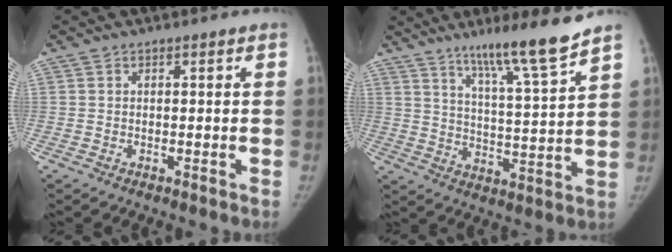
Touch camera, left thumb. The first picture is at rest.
{"total": 12.6, "force": [9.4, 0.0, 8.3], "torque": [-0.132, -0.065, 0.157]}